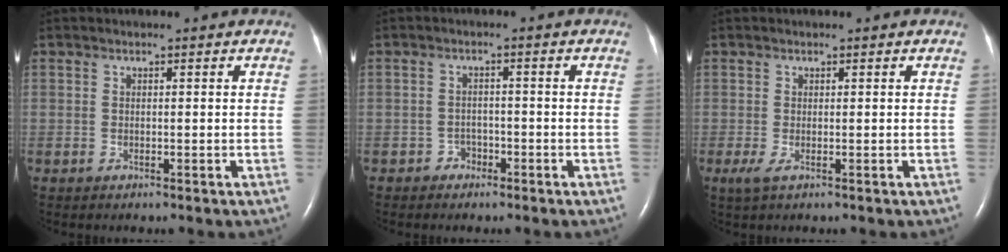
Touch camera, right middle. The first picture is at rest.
{"total": 1.8, "force": [-1.2, 1.3, 0.3], "torque": [-0.004, 0.006, -0.023]}
{"total": 1.5, "force": [-0.5, 0.2, 1.4], "torque": [-0.033, -0.006, -0.008]}